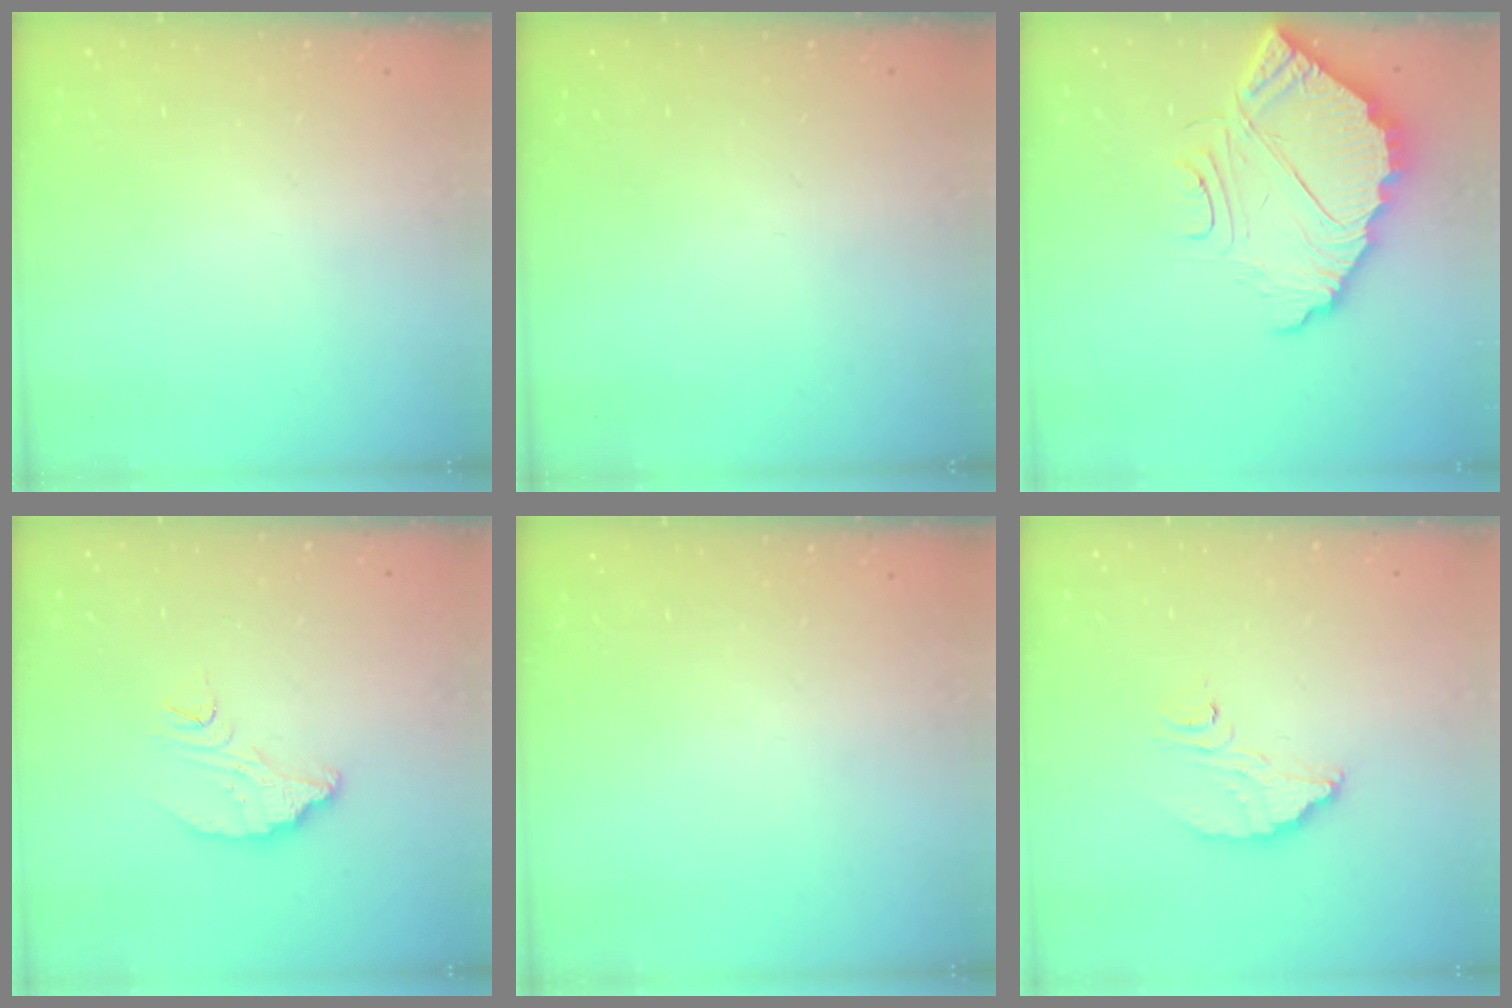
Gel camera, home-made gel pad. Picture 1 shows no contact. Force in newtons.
{"total": 0.0}
{"total": 10.3, "press": 10.2, "slide": 0.7}
{"total": 8.3, "press": 8.3, "slide": 0.5}
{"total": 0.0}
{"total": 7.1, "press": 7.1, "slide": 0.5}